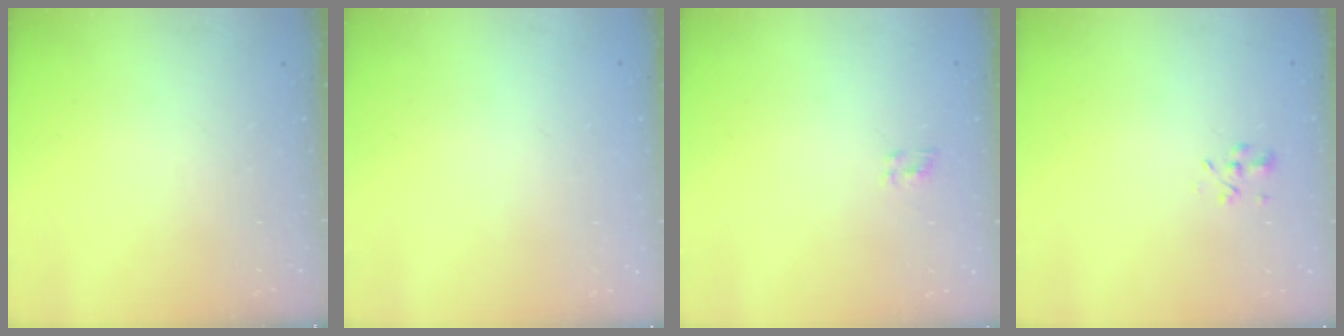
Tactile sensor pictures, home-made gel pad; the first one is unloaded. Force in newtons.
{"total": 1.7, "press": 1.7, "slide": 0.2}
{"total": 1.2, "press": 1.0, "slide": 0.6}
{"total": 2.6, "press": 2.4, "slide": 1.0}